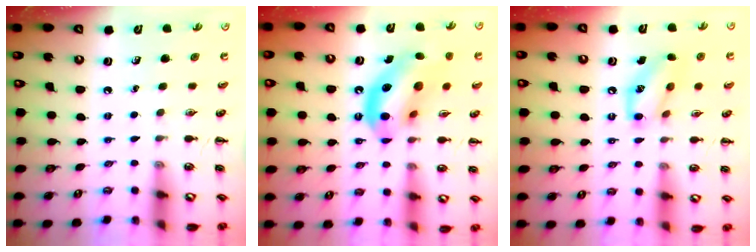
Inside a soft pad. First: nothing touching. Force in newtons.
{"total": 16.1, "press": 15.7, "slide": 3.6}
{"total": 12.5, "press": 12.4, "slide": 2.0}